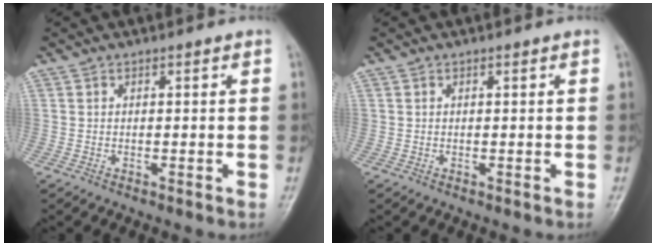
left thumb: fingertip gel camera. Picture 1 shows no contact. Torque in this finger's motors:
{"motor_torque": [-0.08, 0.01, -0.04, 0.18, 0.00]}